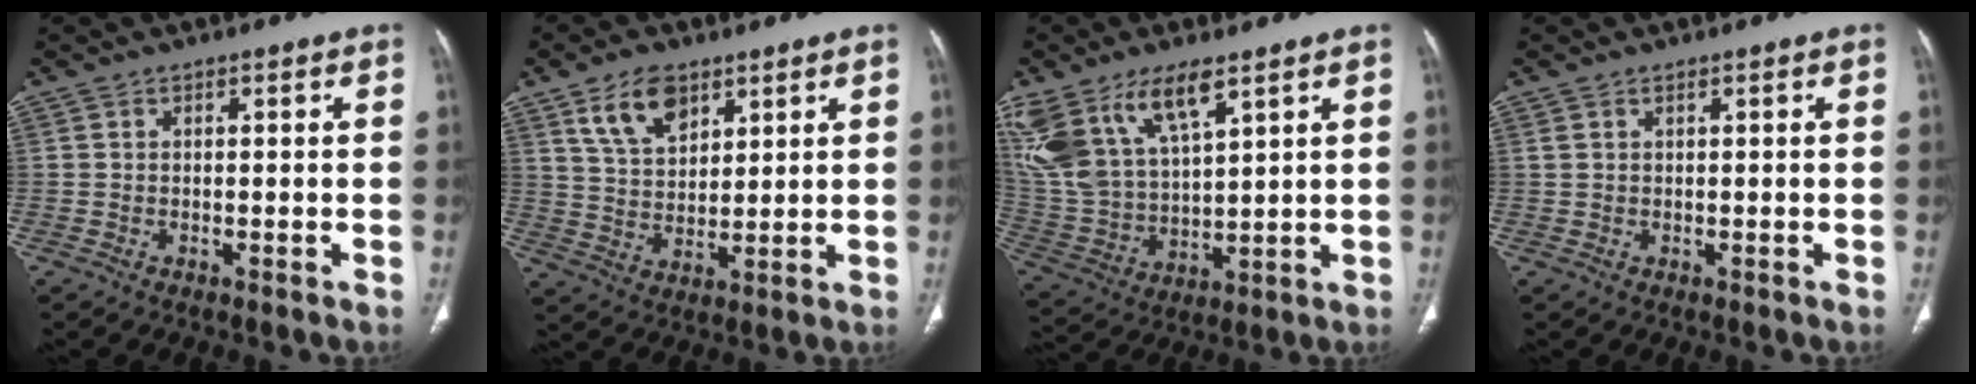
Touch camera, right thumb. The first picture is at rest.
{"total": 9.4, "force": [5.5, 5.3, 5.4], "torque": [-0.078, -0.027, 0.107]}
{"total": 17.5, "force": [10.1, 7.7, 12.1], "torque": [-0.243, -0.032, 0.213]}
{"total": 1.0, "force": [0.7, 0.4, 0.6], "torque": [-0.013, 0.004, 0.019]}